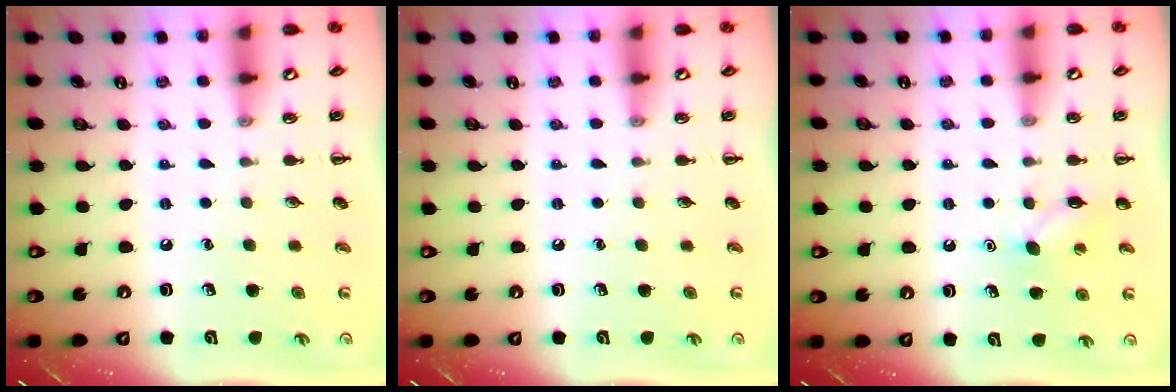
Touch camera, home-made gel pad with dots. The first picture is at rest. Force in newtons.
{"total": 0.0}
{"total": 6.4, "press": 6.2, "slide": 1.5}